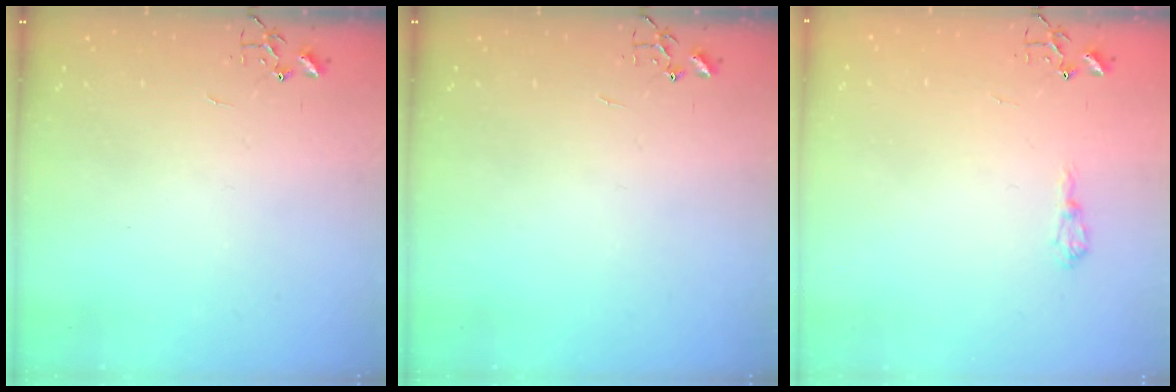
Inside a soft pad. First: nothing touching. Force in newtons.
{"total": 0.0}
{"total": 7.2, "press": 7.1, "slide": 0.6}